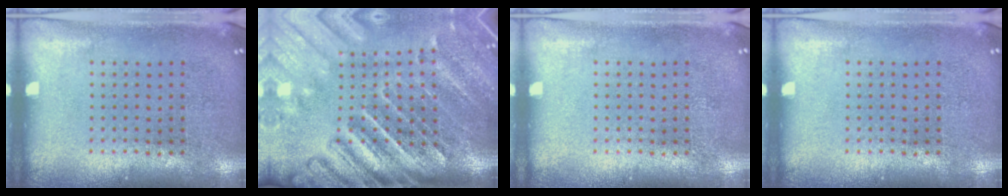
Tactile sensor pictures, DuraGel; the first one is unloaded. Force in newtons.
{"total": 4.2, "press": 3.5, "slide": 2.3}
{"total": 0.0}
{"total": 0.0}